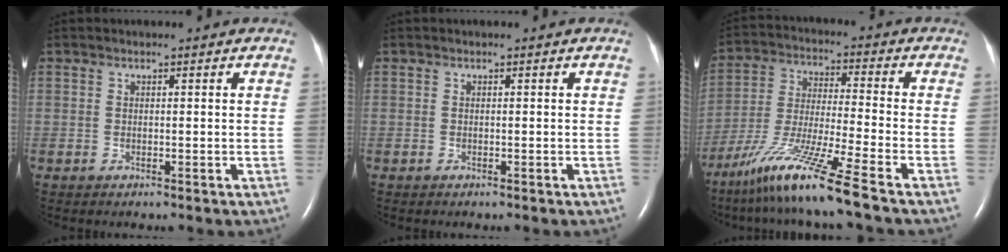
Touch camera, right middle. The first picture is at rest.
{"total": 0.0}
{"total": 13.7, "force": [-9.6, -1.6, 9.6], "torque": [-0.194, -0.038, -0.178]}